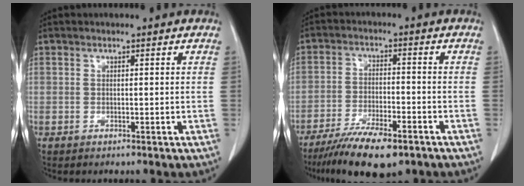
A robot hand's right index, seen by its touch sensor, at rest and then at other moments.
{"total": 11.4, "force": [-8.2, 2.9, 7.3], "torque": [-0.121, -0.020, -0.133]}